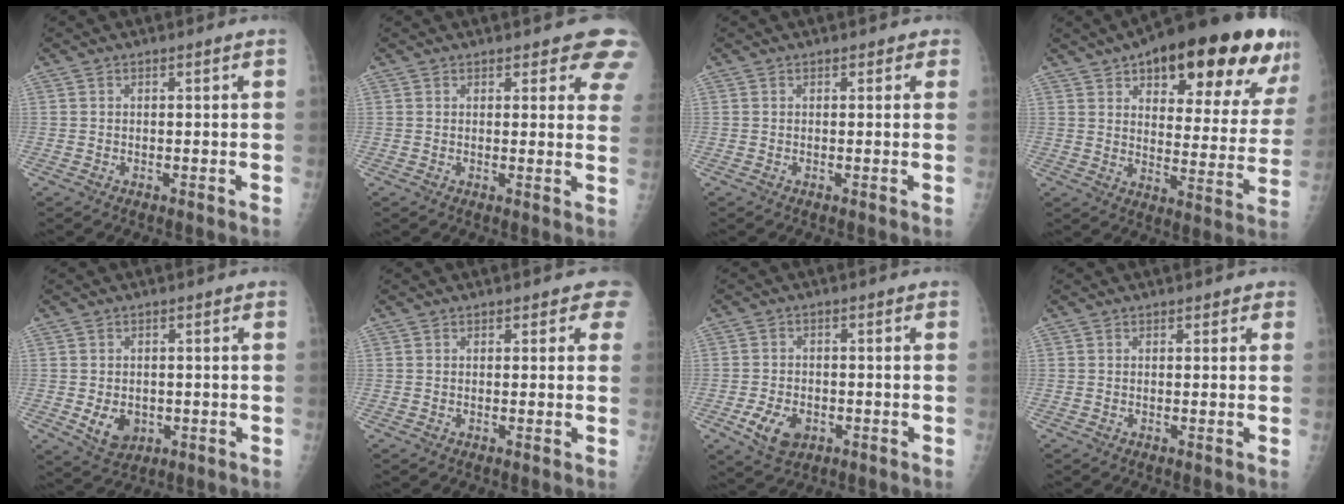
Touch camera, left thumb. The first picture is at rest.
{"total": 7.6, "force": [6.1, 2.8, 3.4], "torque": [0.004, -0.027, 0.053]}
{"total": 1.1, "force": [0.6, 0.8, 0.3], "torque": [0.015, 0.000, 0.000]}
{"total": 28.2, "force": [16.3, 10.5, 20.5], "torque": [-0.245, -0.033, 0.224]}
{"total": 5.2, "force": [-0.9, 4.1, 3.0], "torque": [-0.032, -0.004, -0.001]}
{"total": 2.2, "force": [1.4, 1.4, 0.9], "torque": [0.018, -0.003, 0.006]}
{"total": 6.5, "force": [-2.5, 4.4, 4.0], "torque": [-0.064, 0.004, -0.038]}
{"total": 0.9, "force": [0.5, 0.6, 0.2], "torque": [0.008, -0.001, 0.001]}